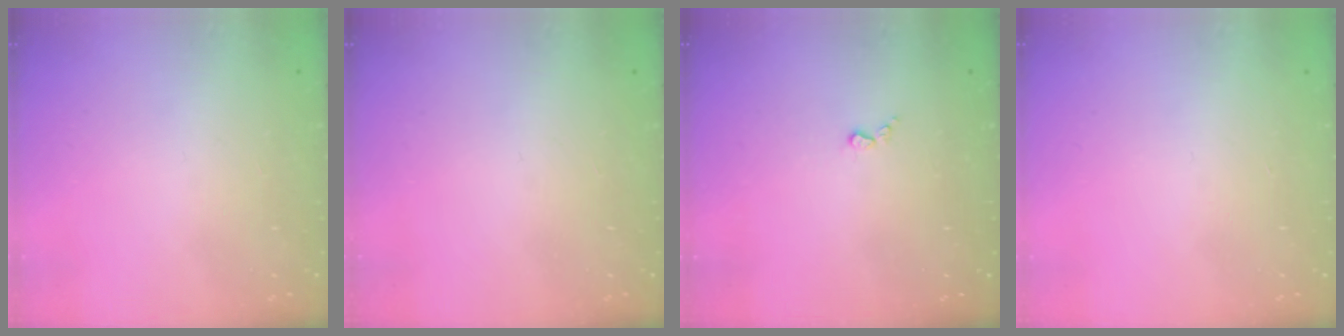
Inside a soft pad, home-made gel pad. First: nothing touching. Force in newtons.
{"total": 0.0}
{"total": 3.0, "press": 2.9, "slide": 0.5}
{"total": 0.0}